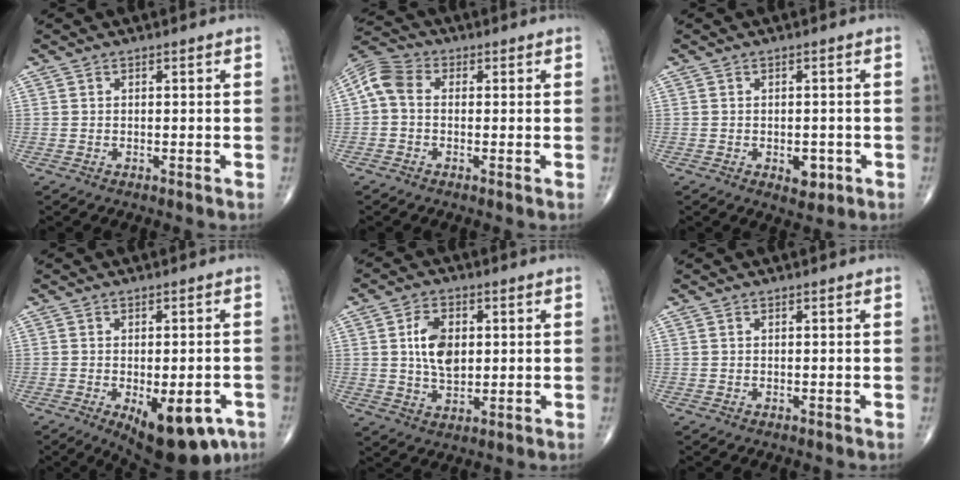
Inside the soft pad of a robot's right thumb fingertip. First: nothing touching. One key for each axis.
{"total": 5.9, "fx": 0.1, "fy": 4.3, "fz": 4.1, "tx": -0.078, "ty": 0.018, "tz": -0.012}
{"total": 3.4, "fx": -1.1, "fy": 2.0, "fz": 2.5, "tx": -0.021, "ty": 0.000, "tz": -0.008}
{"total": 13.8, "fx": -5.9, "fy": 6.2, "fz": 10.9, "tx": -0.118, "ty": 0.002, "tz": -0.065}
{"total": 8.2, "fx": 1.4, "fy": 5.1, "fz": 6.2, "tx": -0.099, "ty": -0.005, "tz": 0.027}
{"total": 0.0}